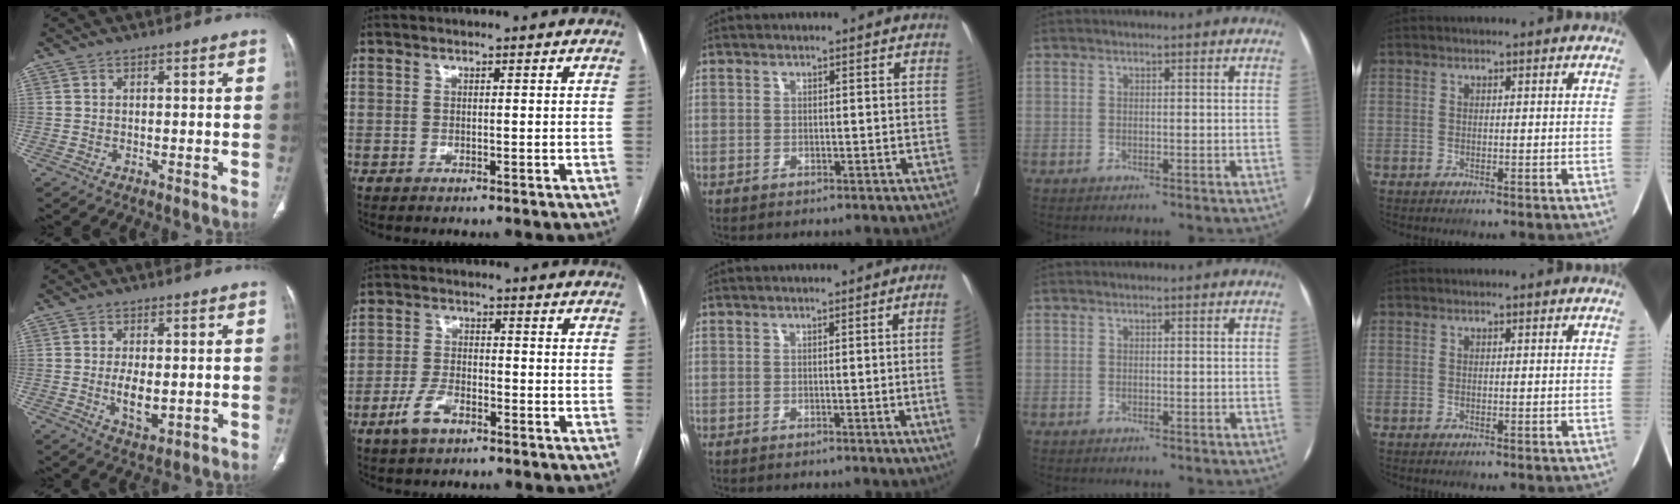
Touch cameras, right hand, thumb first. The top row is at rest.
{"thumb": {"total": 5.4, "force": [-0.6, 2.8, 4.6], "torque": [-0.079, -0.009, -0.008]}, "index": {"total": 5.1, "force": [-3.0, 2.6, 3.3], "torque": [-0.072, 0.000, -0.055]}, "middle": {"total": 3.3, "force": [-0.6, -1.2, 3.0], "torque": [-0.038, -0.006, -0.007]}}